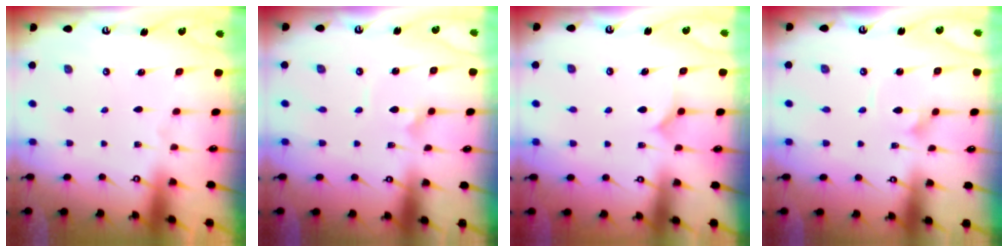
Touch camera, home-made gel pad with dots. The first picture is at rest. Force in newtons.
{"total": 2.4, "press": 2.4, "slide": 0.2}
{"total": 5.7, "press": 5.7, "slide": 0.4}
{"total": 1.7, "press": 1.7, "slide": 0.0}